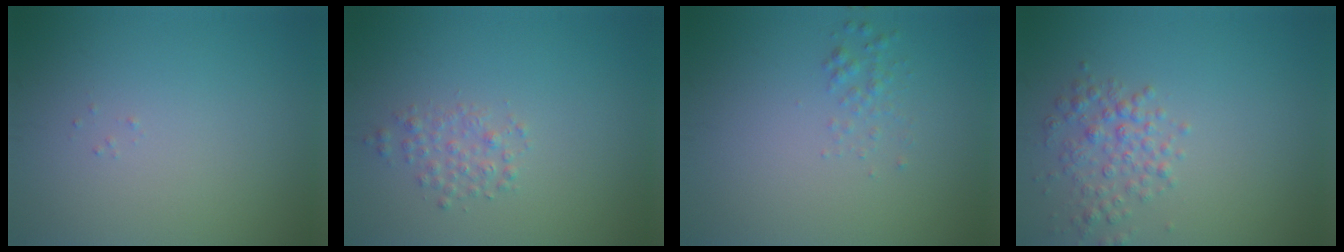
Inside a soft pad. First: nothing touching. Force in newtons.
{"total": 1.6, "press": 1.6, "slide": 0.0}
{"total": 1.1, "press": 1.1, "slide": 0.0}
{"total": 2.8, "press": 2.8, "slide": 0.1}